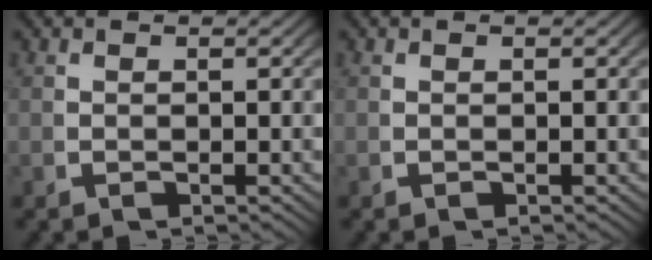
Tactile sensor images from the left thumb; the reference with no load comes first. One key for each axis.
{"total": 0.0}